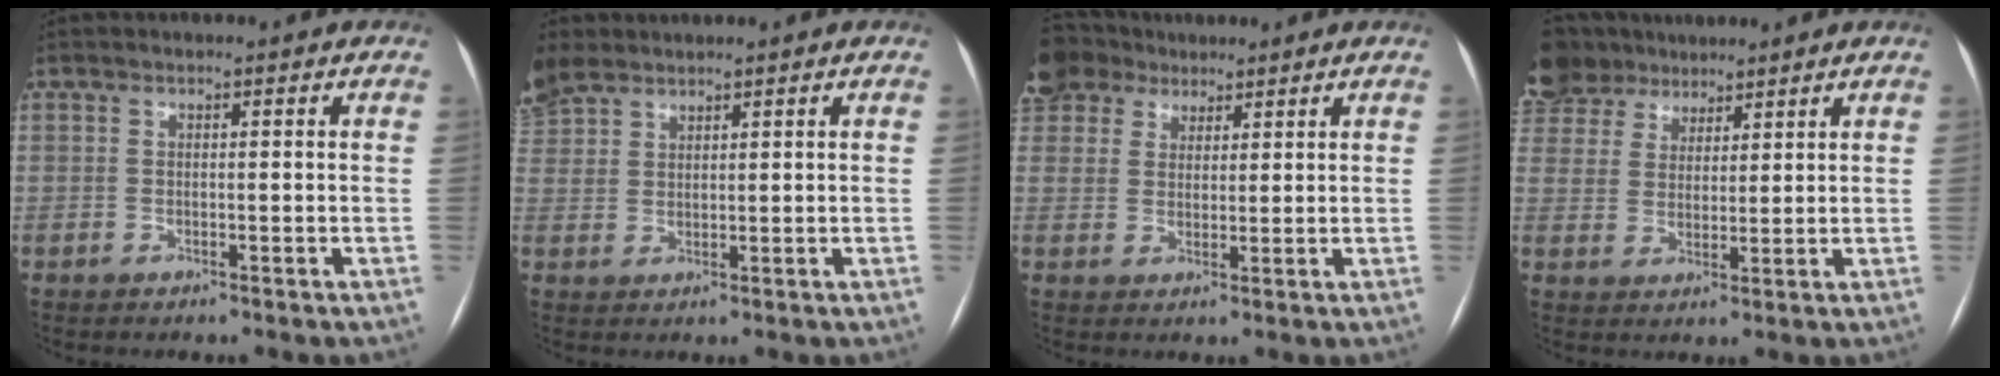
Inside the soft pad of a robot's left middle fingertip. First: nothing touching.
{"total": 4.7, "force": [4.4, 1.0, 1.5], "torque": [-0.056, 0.006, 0.106]}
{"total": 5.6, "force": [4.8, 3.0, 0.2], "torque": [-0.009, 0.017, 0.100]}
{"total": 9.6, "force": [7.9, 5.0, 2.2], "torque": [-0.065, 0.029, 0.156]}